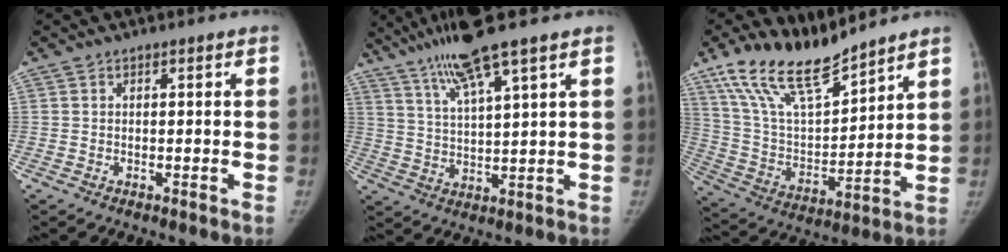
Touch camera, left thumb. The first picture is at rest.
{"total": 11.4, "force": [7.8, 0.1, 8.3], "torque": [-0.160, -0.022, 0.149]}
{"total": 16.5, "force": [13.4, 4.7, 8.5], "torque": [-0.134, -0.065, 0.260]}